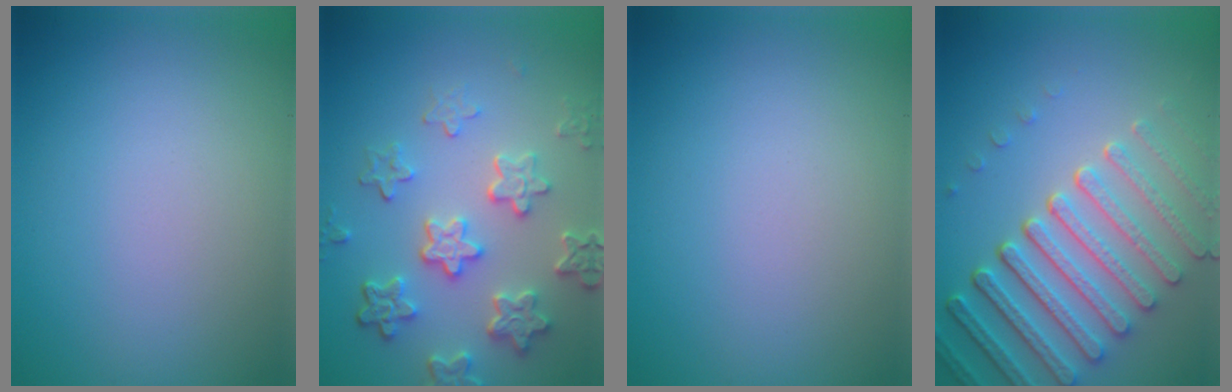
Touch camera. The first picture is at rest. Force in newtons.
{"total": 5.6, "press": 4.4, "slide": 3.6}
{"total": 0.0}
{"total": 7.3, "press": 5.6, "slide": 4.8}